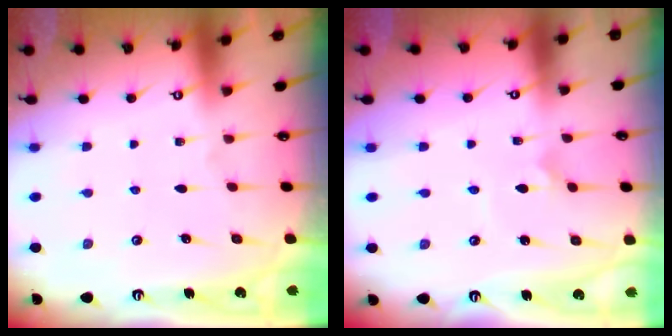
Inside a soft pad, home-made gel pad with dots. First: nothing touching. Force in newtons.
{"total": 3.6, "press": 3.6, "slide": 0.5}